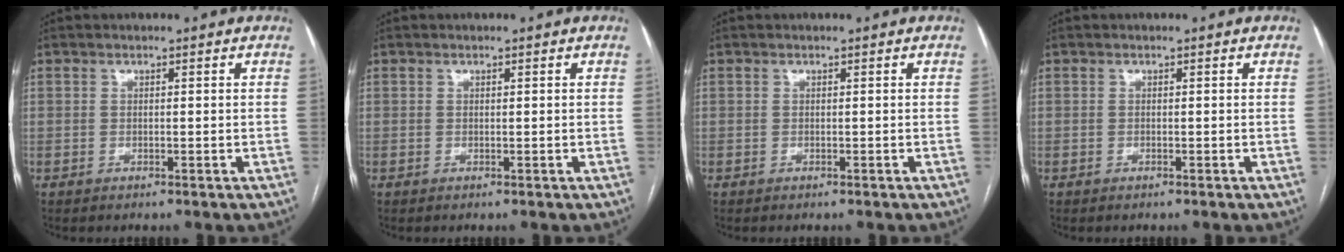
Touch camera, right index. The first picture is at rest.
{"total": 0.0}
{"total": 0.0}
{"total": 0.0}